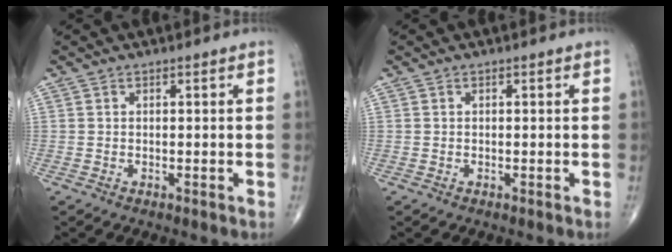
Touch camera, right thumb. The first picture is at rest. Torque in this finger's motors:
{"motor_torque": [-0.07, -0.16, 0.03, 0.02, -0.02]}